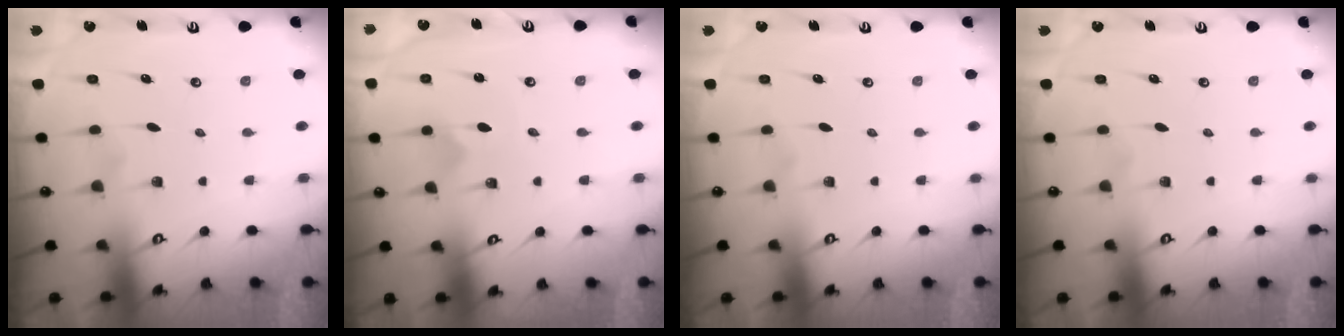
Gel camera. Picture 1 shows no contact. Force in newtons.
{"total": 1.0, "press": 1.0, "slide": 0.0}
{"total": 0.0}
{"total": 0.0}